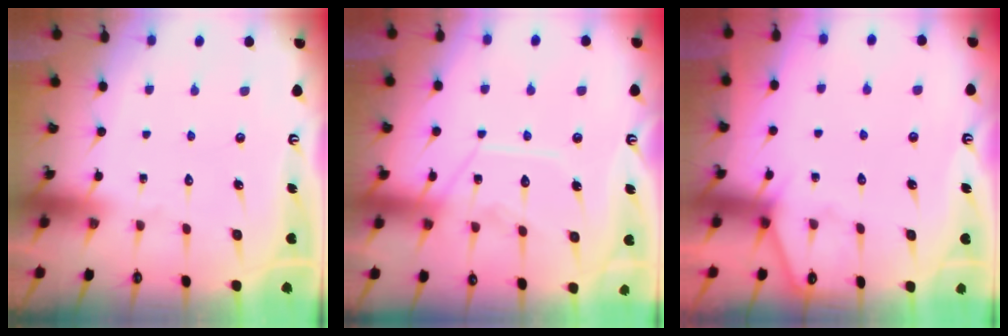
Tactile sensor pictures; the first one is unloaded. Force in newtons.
{"total": 12.2, "press": 12.2, "slide": 1.2}
{"total": 2.9, "press": 2.9, "slide": 0.3}